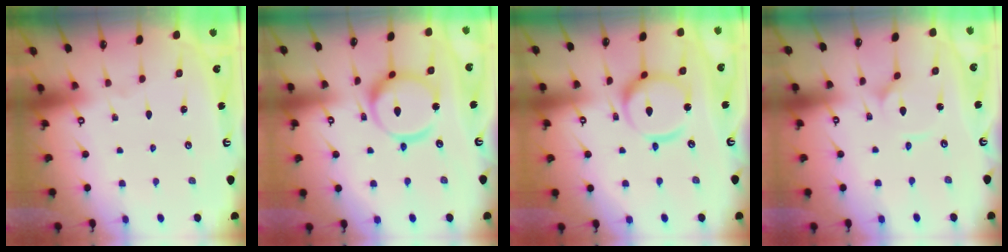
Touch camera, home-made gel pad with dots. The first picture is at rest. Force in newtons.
{"total": 15.6, "press": 15.6, "slide": 1.4}
{"total": 13.5, "press": 13.4, "slide": 1.4}
{"total": 1.8, "press": 1.8, "slide": 0.3}